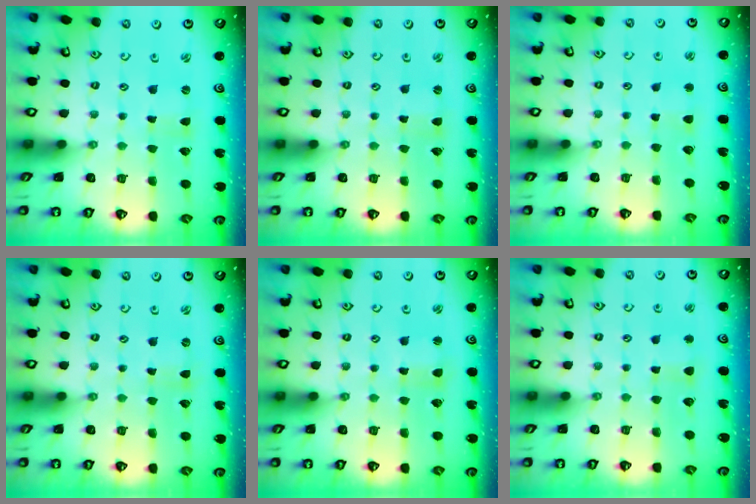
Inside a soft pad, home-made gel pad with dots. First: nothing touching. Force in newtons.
{"total": 1.7, "press": 1.7, "slide": 0.3}
{"total": 2.1, "press": 2.1, "slide": 0.5}
{"total": 0.0}
{"total": 1.4, "press": 1.3, "slide": 0.3}
{"total": 2.8, "press": 2.7, "slide": 0.4}